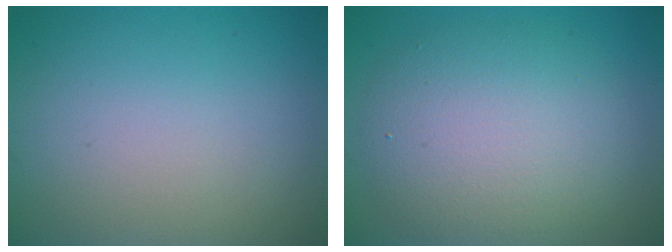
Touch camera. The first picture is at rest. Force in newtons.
{"total": 6.9, "press": 6.9, "slide": 0.6}